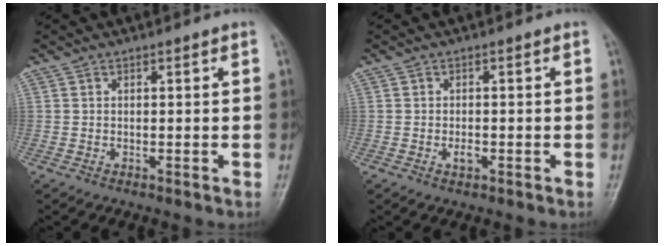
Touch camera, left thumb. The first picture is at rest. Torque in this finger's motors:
{"motor_torque": [-0.06, 0.07, 0.10, 0.04, 0.01]}